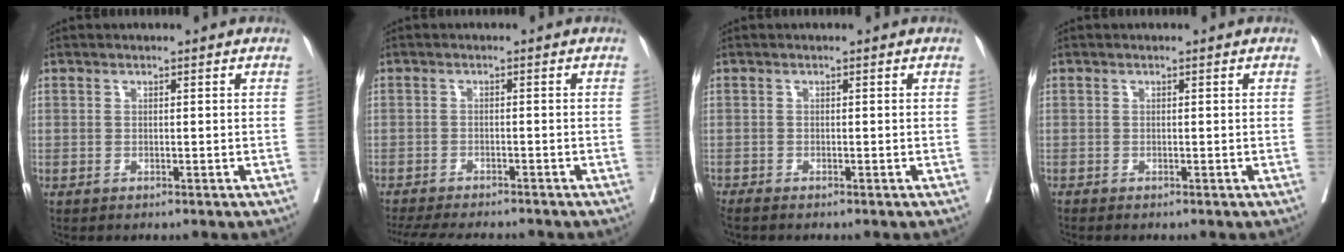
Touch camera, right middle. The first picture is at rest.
{"total": 9.8, "force": [-9.0, 1.6, 3.6], "torque": [-0.056, -0.011, -0.126]}
{"total": 1.0, "force": [-0.9, 0.2, 0.4], "torque": [-0.014, -0.005, -0.018]}
{"total": 0.0}